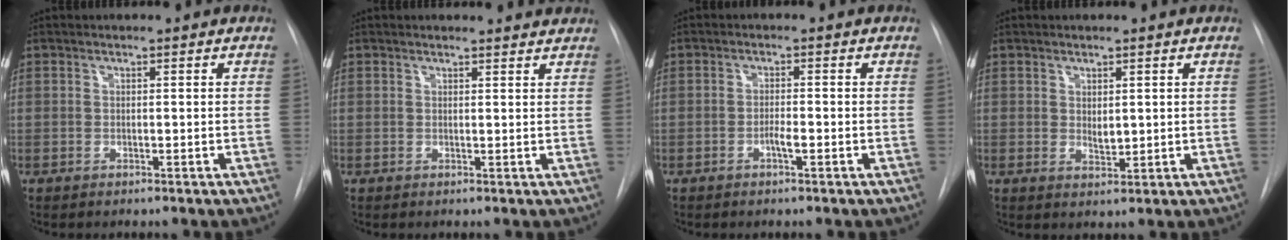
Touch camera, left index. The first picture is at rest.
{"total": 4.2, "force": [4.1, 0.6, 0.4], "torque": [-0.005, -0.004, 0.032]}
{"total": 1.7, "force": [-1.0, 0.1, 1.4], "torque": [-0.025, -0.003, -0.019]}
{"total": 1.8, "force": [0.4, 0.9, 1.5], "torque": [-0.022, -0.012, 0.012]}